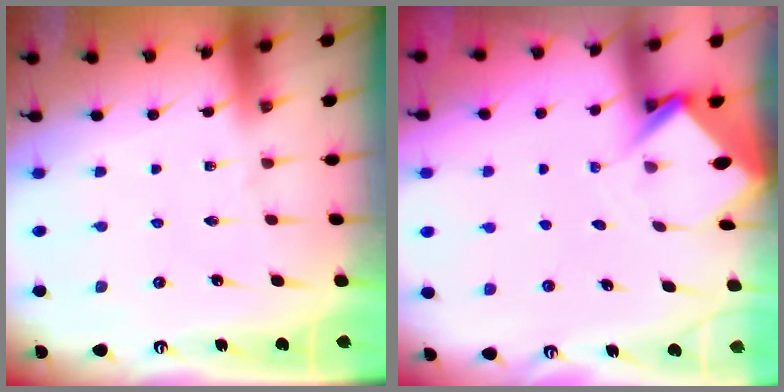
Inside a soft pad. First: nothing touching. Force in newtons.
{"total": 3.6, "press": 3.6, "slide": 0.3}